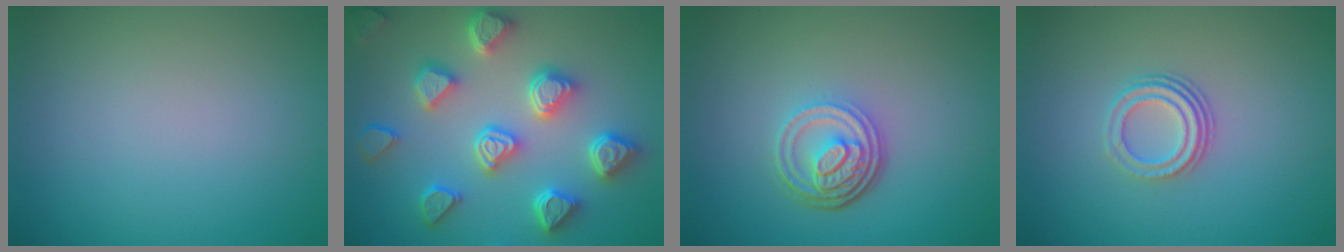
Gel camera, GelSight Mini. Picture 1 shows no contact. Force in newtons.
{"total": 6.6, "press": 6.0, "slide": 2.7}
{"total": 4.7, "press": 3.4, "slide": 3.3}
{"total": 3.0, "press": 2.1, "slide": 2.1}